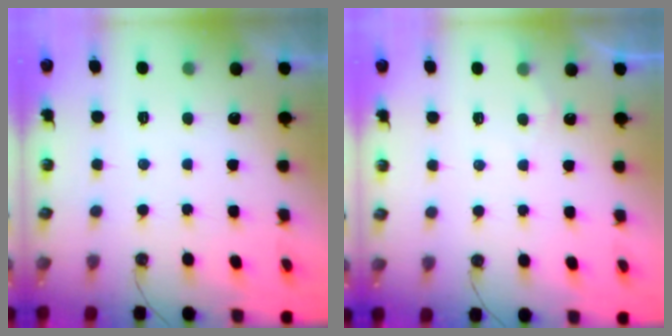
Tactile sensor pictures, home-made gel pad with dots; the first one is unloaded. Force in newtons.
{"total": 3.1, "press": 3.1, "slide": 0.4}